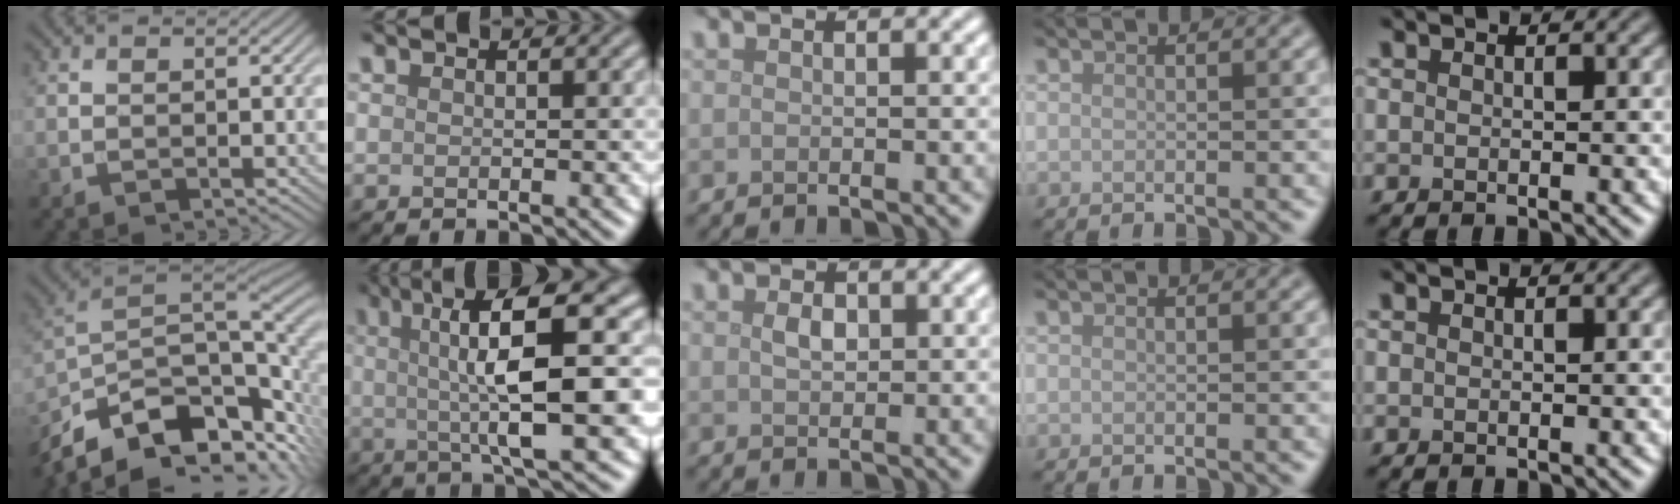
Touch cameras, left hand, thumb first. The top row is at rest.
{"thumb": {"total": 16.8, "force": [-8.7, 8.2, 11.7], "torque": [-0.240, -0.030, -0.139]}, "index": {"total": 12.2, "force": [1.8, 3.2, 11.7], "torque": [-0.156, 0.019, 0.022]}, "middle": {"total": 1.5, "force": [0.3, 1.0, 1.1], "torque": [-0.024, 0.001, 0.006]}}